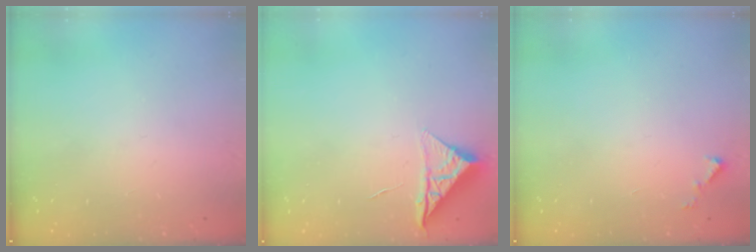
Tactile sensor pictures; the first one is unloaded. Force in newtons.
{"total": 6.5, "press": 6.5, "slide": 0.3}
{"total": 3.1, "press": 3.1, "slide": 0.2}